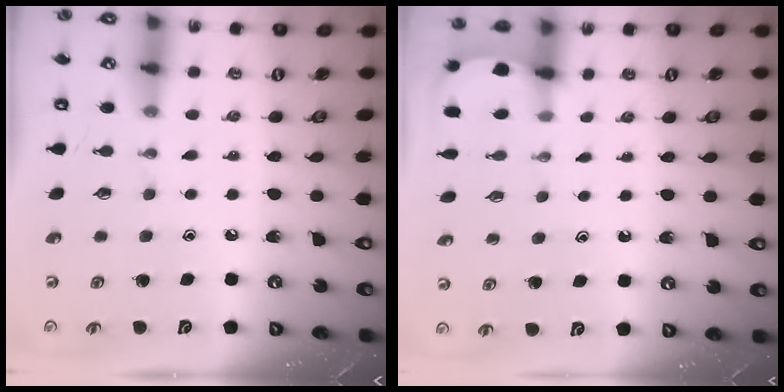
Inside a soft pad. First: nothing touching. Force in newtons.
{"total": 1.3, "press": 1.3, "slide": 0.1}